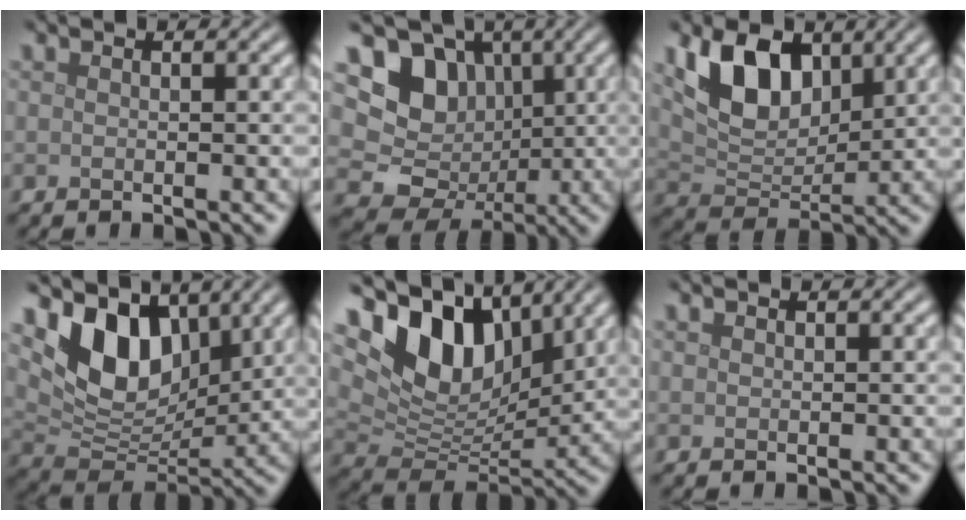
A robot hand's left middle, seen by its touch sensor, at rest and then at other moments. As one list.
[{"total": 11.2, "force": [1.8, 10.1, 4.4], "torque": [-0.086, 0.023, 0.011]}, {"total": 7.2, "force": [3.4, 4.2, 4.7], "torque": [-0.090, -0.007, 0.062]}, {"total": 8.3, "force": [3.8, 5.2, 5.2], "torque": [-0.096, -0.015, 0.067]}, {"total": 10.8, "force": [5.1, 6.2, 7.2], "torque": [-0.136, 0.001, 0.089]}, {"total": 0.0}]